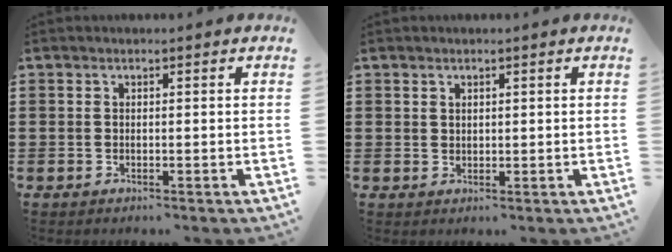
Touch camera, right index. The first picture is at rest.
{"total": 1.1, "force": [0.8, 0.7, 0.2], "torque": [-0.005, 0.003, 0.016]}